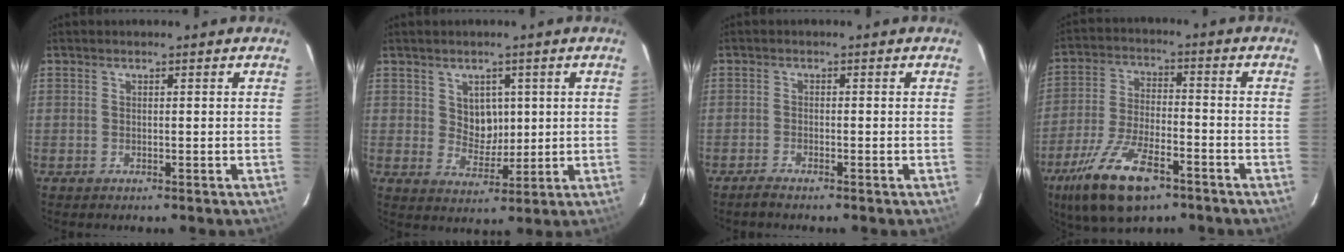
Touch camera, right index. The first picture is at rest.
{"total": 5.1, "force": [1.5, 4.4, 2.2], "torque": [-0.034, 0.005, 0.036]}
{"total": 1.7, "force": [-1.5, 0.0, 0.8], "torque": [-0.025, -0.002, -0.029]}
{"total": 15.1, "force": [-9.3, 5.7, 10.4], "torque": [-0.222, -0.026, -0.170]}